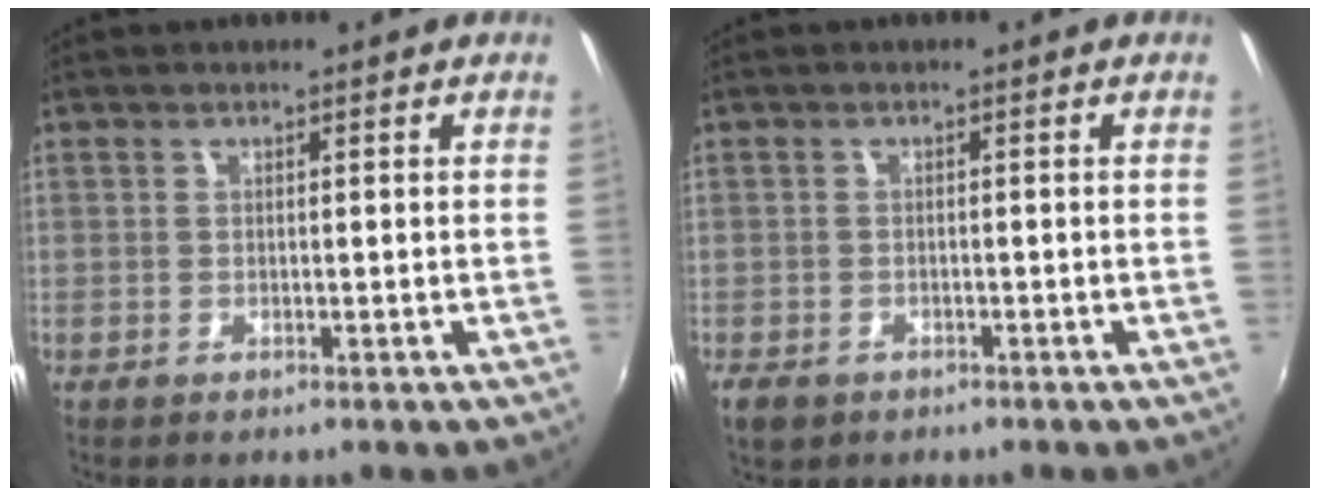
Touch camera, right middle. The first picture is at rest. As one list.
[{"total": 3.4, "force": [-2.1, 2.2, 1.6], "torque": [-0.039, -0.008, -0.034]}]